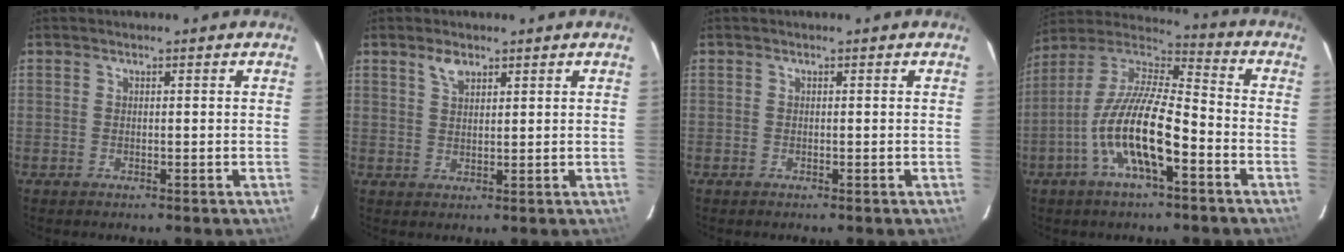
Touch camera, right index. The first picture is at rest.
{"total": 3.0, "force": [2.0, 1.5, 1.6], "torque": [-0.028, 0.006, 0.039]}
{"total": 0.0}
{"total": 15.6, "force": [-6.2, 4.3, 13.7], "torque": [-0.267, -0.007, -0.123]}